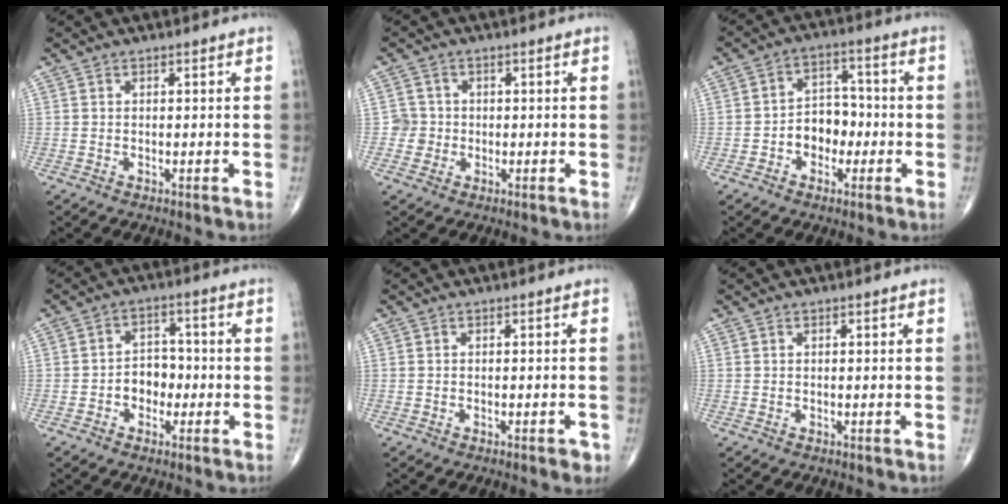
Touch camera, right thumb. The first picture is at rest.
{"total": 2.9, "force": [-0.3, 2.9, 0.0], "torque": [0.024, 0.009, -0.009]}
{"total": 7.4, "force": [-1.9, 5.6, 4.5], "torque": [-0.040, 0.035, -0.040]}
{"total": 5.7, "force": [-1.5, 4.4, 3.3], "torque": [-0.027, 0.023, -0.033]}
{"total": 1.9, "force": [-1.0, 0.7, 1.4], "torque": [-0.015, 0.002, -0.013]}
{"total": 0.0}